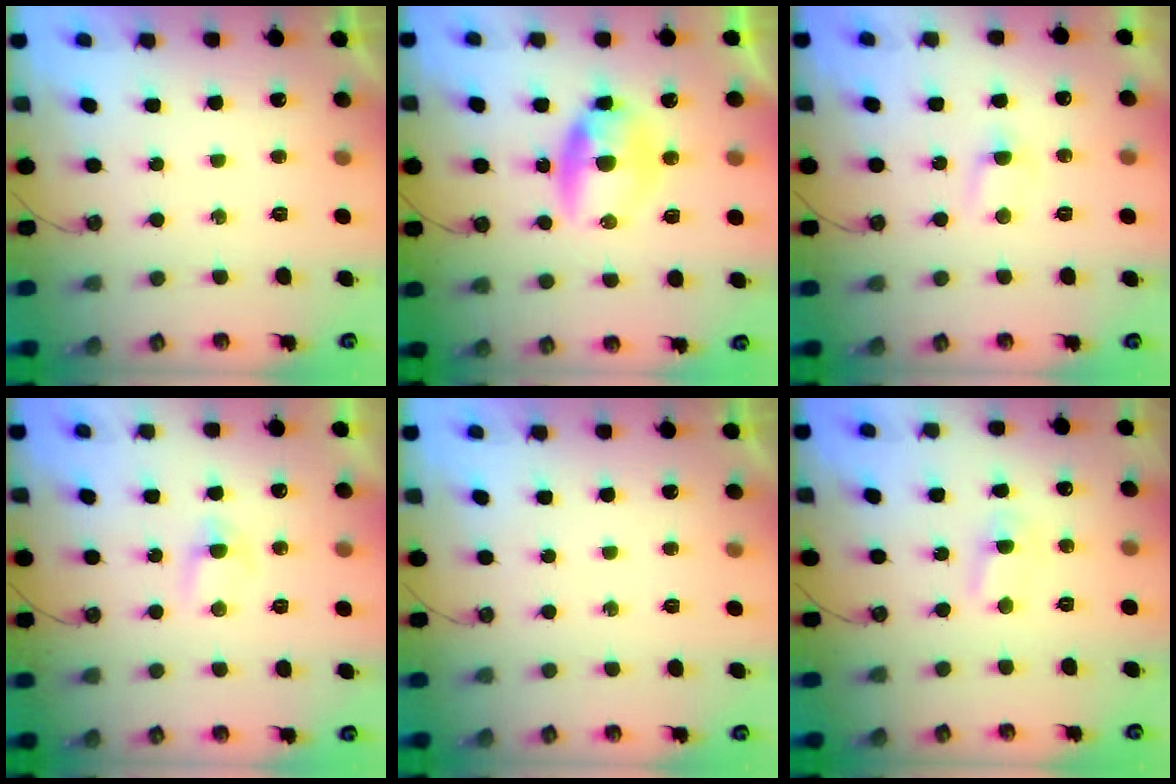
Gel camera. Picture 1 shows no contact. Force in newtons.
{"total": 8.7, "press": 8.0, "slide": 3.5}
{"total": 2.6, "press": 2.5, "slide": 0.3}
{"total": 3.2, "press": 3.1, "slide": 0.5}
{"total": 0.0}
{"total": 2.7, "press": 2.7, "slide": 0.3}